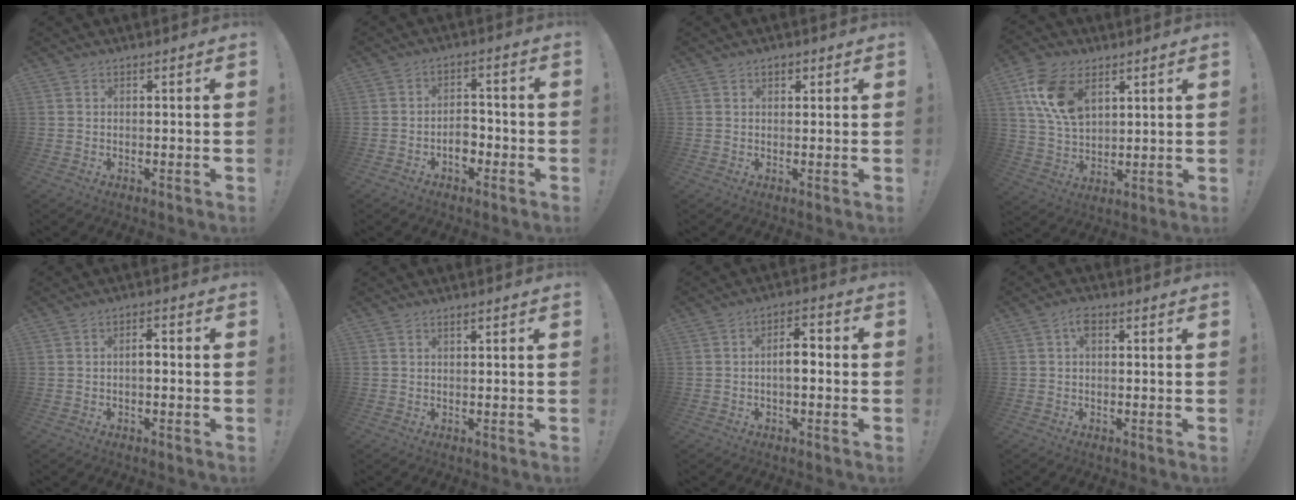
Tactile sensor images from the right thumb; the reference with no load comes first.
{"total": 5.9, "force": [-2.2, 4.1, 3.7], "torque": [-0.055, 0.007, -0.040]}
{"total": 1.7, "force": [0.9, 1.0, 1.0], "torque": [-0.009, -0.003, 0.013]}
{"total": 14.5, "force": [6.7, 9.1, 9.2], "torque": [-0.184, -0.011, 0.130]}
{"total": 2.6, "force": [-0.9, 1.0, 2.3], "torque": [-0.042, 0.009, -0.019]}
{"total": 0.7, "force": [0.5, 0.2, 0.5], "torque": [-0.014, 0.002, 0.010]}
{"total": 6.5, "force": [-0.9, 3.1, 5.6], "torque": [-0.091, 0.015, -0.018]}
{"total": 3.1, "force": [0.8, 1.8, 2.5], "torque": [-0.047, 0.007, 0.012]}